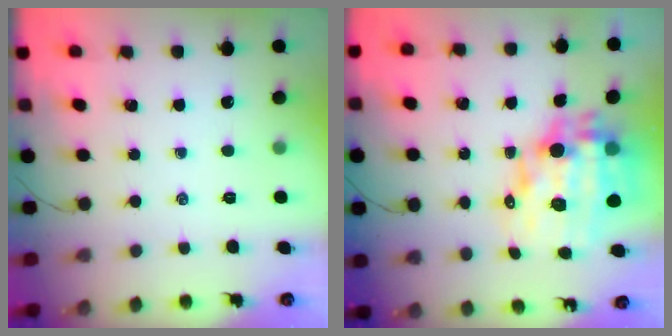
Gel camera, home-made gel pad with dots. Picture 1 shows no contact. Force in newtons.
{"total": 17.7, "press": 17.2, "slide": 4.3}